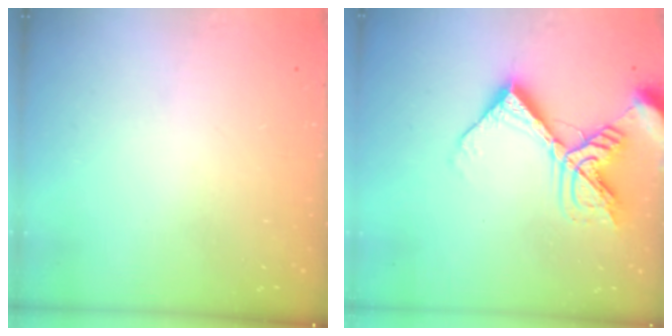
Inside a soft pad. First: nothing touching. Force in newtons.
{"total": 15.9, "press": 15.8, "slide": 1.9}